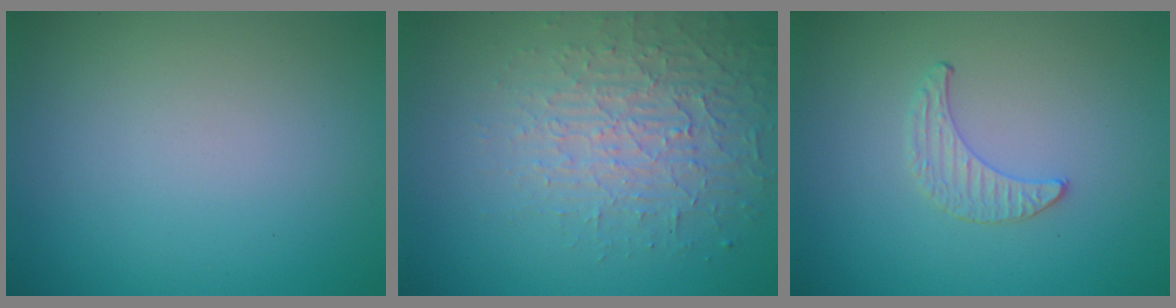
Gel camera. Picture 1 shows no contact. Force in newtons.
{"total": 3.7, "press": 3.4, "slide": 1.4}
{"total": 0.8, "press": 0.8, "slide": 0.2}